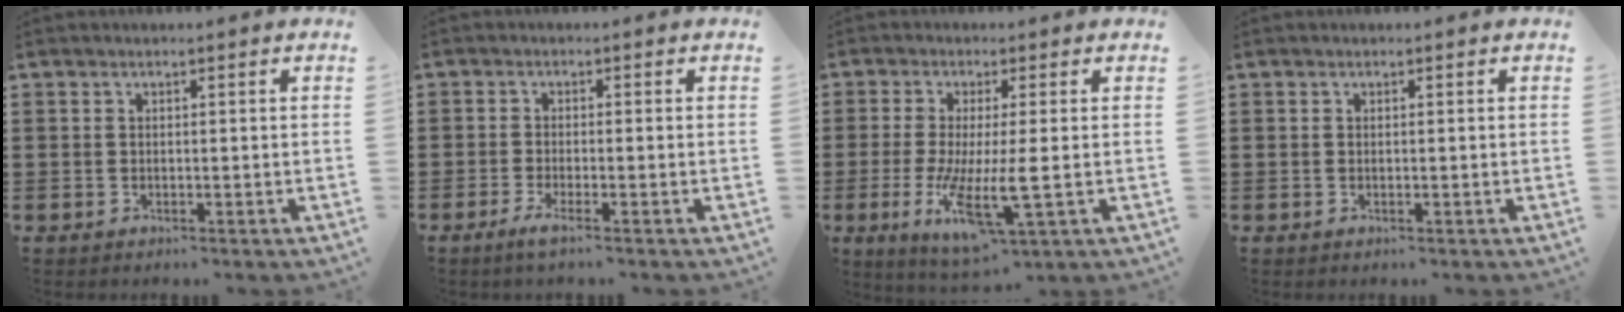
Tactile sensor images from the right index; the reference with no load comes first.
{"total": 2.9, "force": [-2.2, -0.2, 1.8], "torque": [-0.045, -0.009, -0.044]}
{"total": 9.0, "force": [-1.8, 1.3, 8.7], "torque": [-0.172, -0.025, -0.028]}
{"total": 0.0}